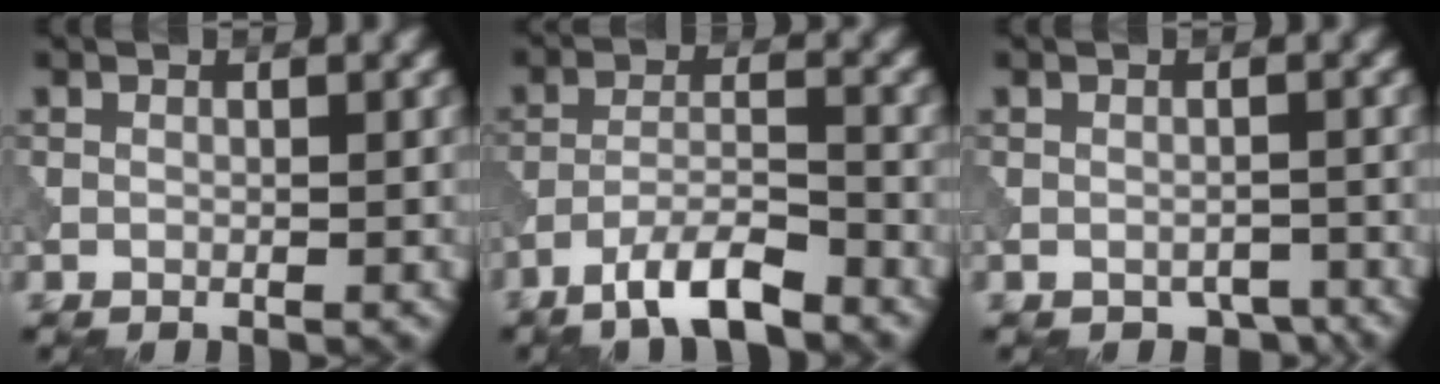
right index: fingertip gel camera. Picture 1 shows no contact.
{"total": 5.4, "force": [-4.1, 1.1, 3.3], "torque": [-0.060, 0.003, -0.081]}
{"total": 2.0, "force": [-1.5, 1.1, 0.7], "torque": [-0.010, -0.009, -0.018]}